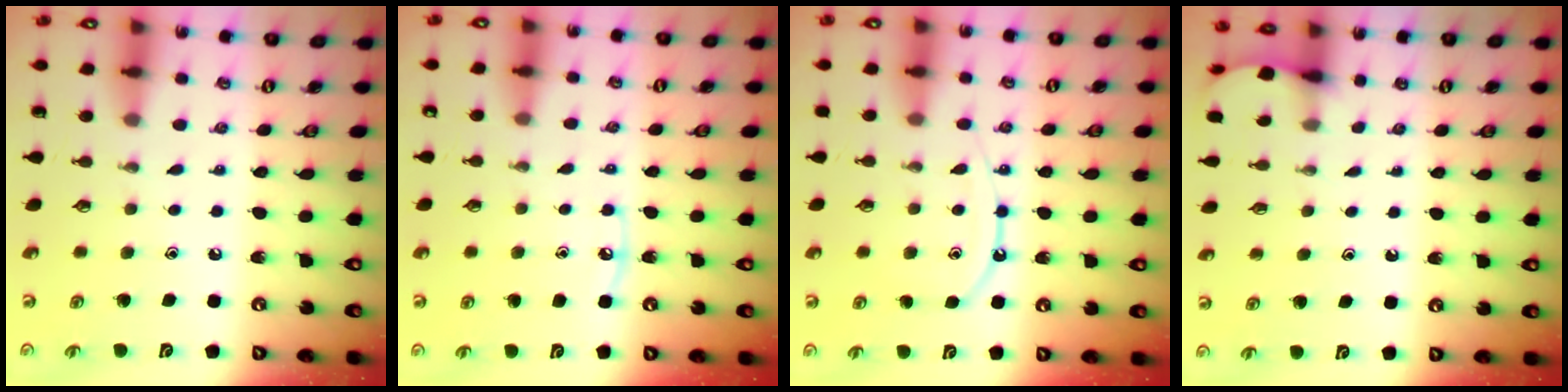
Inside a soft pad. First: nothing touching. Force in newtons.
{"total": 4.7, "press": 4.6, "slide": 0.6}
{"total": 9.4, "press": 9.3, "slide": 1.0}
{"total": 1.9, "press": 1.9, "slide": 0.2}